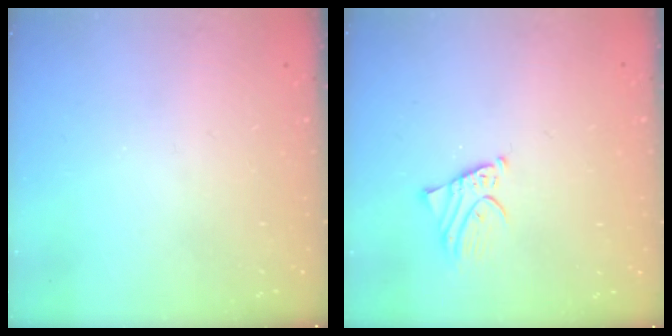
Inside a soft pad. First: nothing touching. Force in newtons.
{"total": 2.2, "press": 2.2, "slide": 0.1}